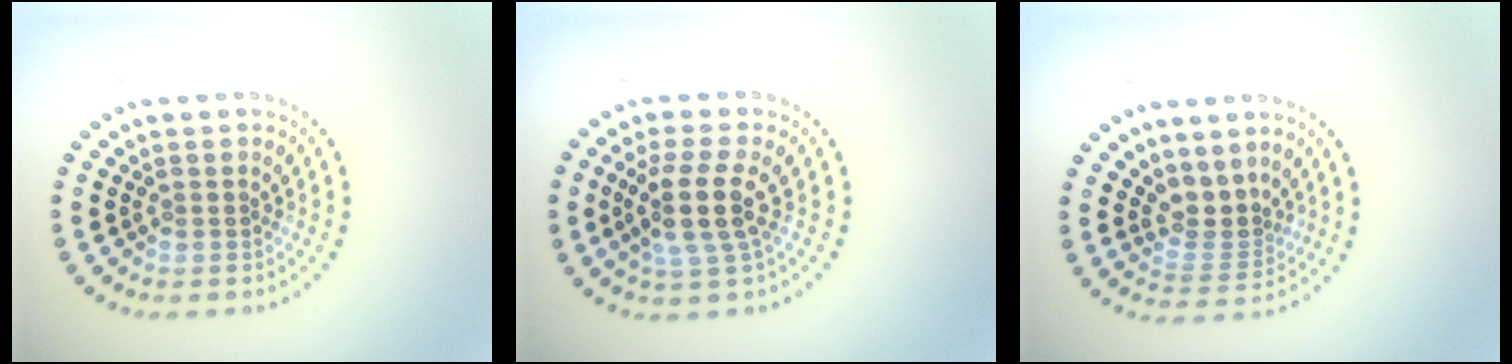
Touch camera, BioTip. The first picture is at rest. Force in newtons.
{"total": 4.0, "press": 3.3, "slide": 2.3}
{"total": 2.8, "press": 1.9, "slide": 2.1}